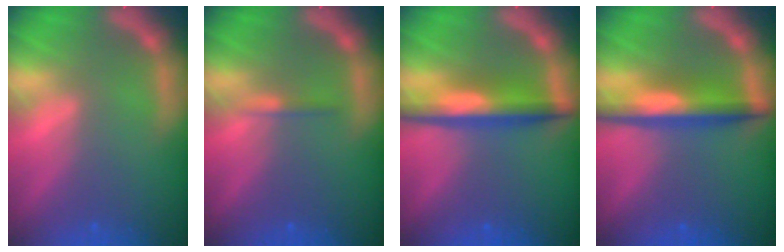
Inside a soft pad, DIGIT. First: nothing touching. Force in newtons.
{"total": 0.9}
{"total": 5.5}
{"total": 5.5}